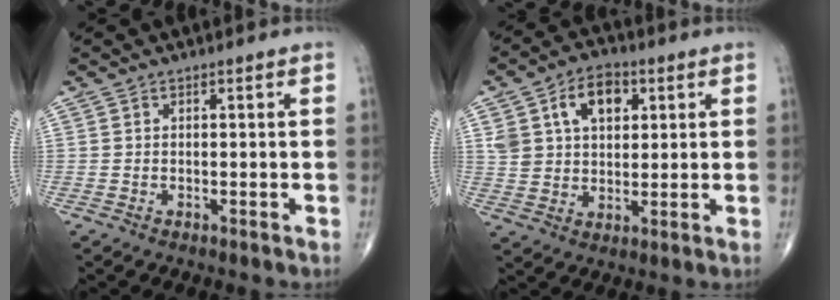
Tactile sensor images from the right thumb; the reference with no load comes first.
{"total": 11.3, "force": [4.0, 7.6, 7.3], "torque": [-0.096, 0.000, 0.070]}